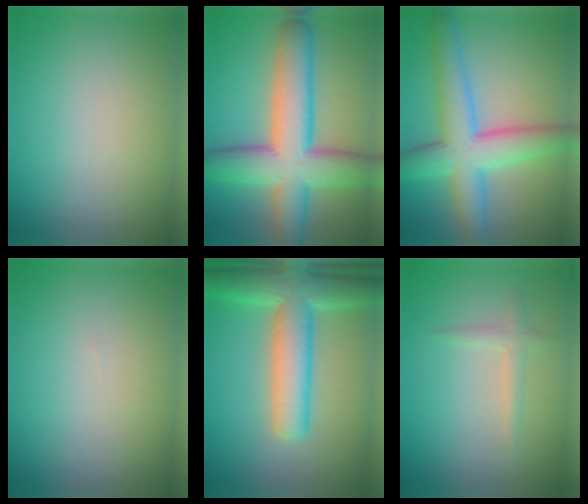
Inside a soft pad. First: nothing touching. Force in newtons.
{"total": 10.1, "press": 10.1, "slide": 0.4}
{"total": 7.6, "press": 7.6, "slide": 0.1}
{"total": 0.0}
{"total": 7.6, "press": 7.6, "slide": 0.5}
{"total": 1.3, "press": 1.3, "slide": 0.0}